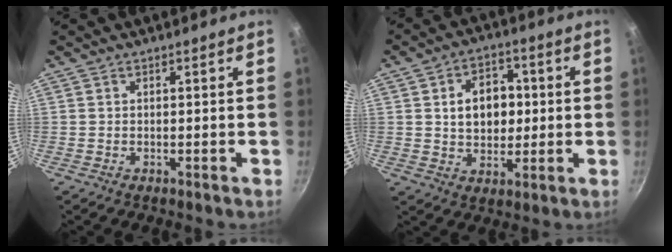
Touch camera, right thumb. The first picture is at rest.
{"total": 10.3, "force": [1.2, 7.6, 6.8], "torque": [-0.070, 0.007, 0.018]}